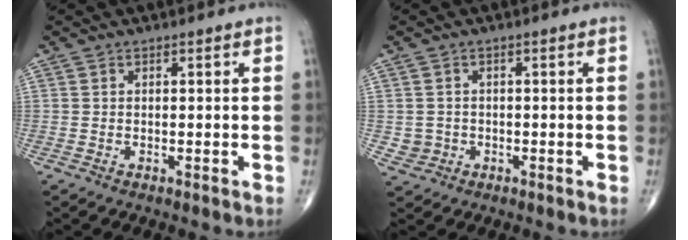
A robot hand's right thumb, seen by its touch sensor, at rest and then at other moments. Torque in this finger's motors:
{"motor_torque": [0.18, -0.02, -0.10, -0.08, -0.01]}